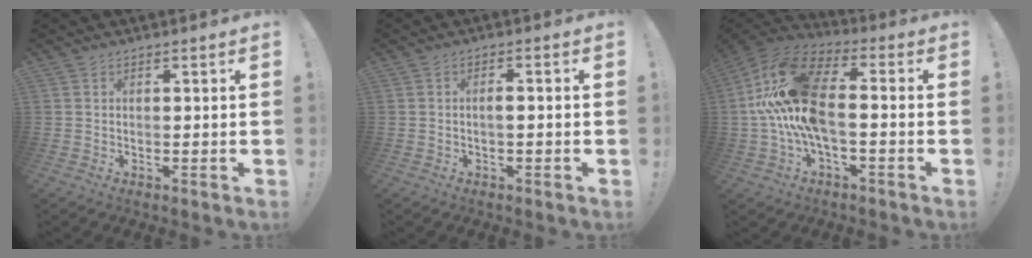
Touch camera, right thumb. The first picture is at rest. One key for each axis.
{"total": 1.8, "fx": -0.6, "fy": 0.2, "fz": 1.7, "tx": -0.032, "ty": 0.007, "tz": -0.012}
{"total": 18.9, "fx": -1.1, "fy": 9.6, "fz": 16.2, "tx": -0.311, "ty": 0.020, "tz": -0.013}